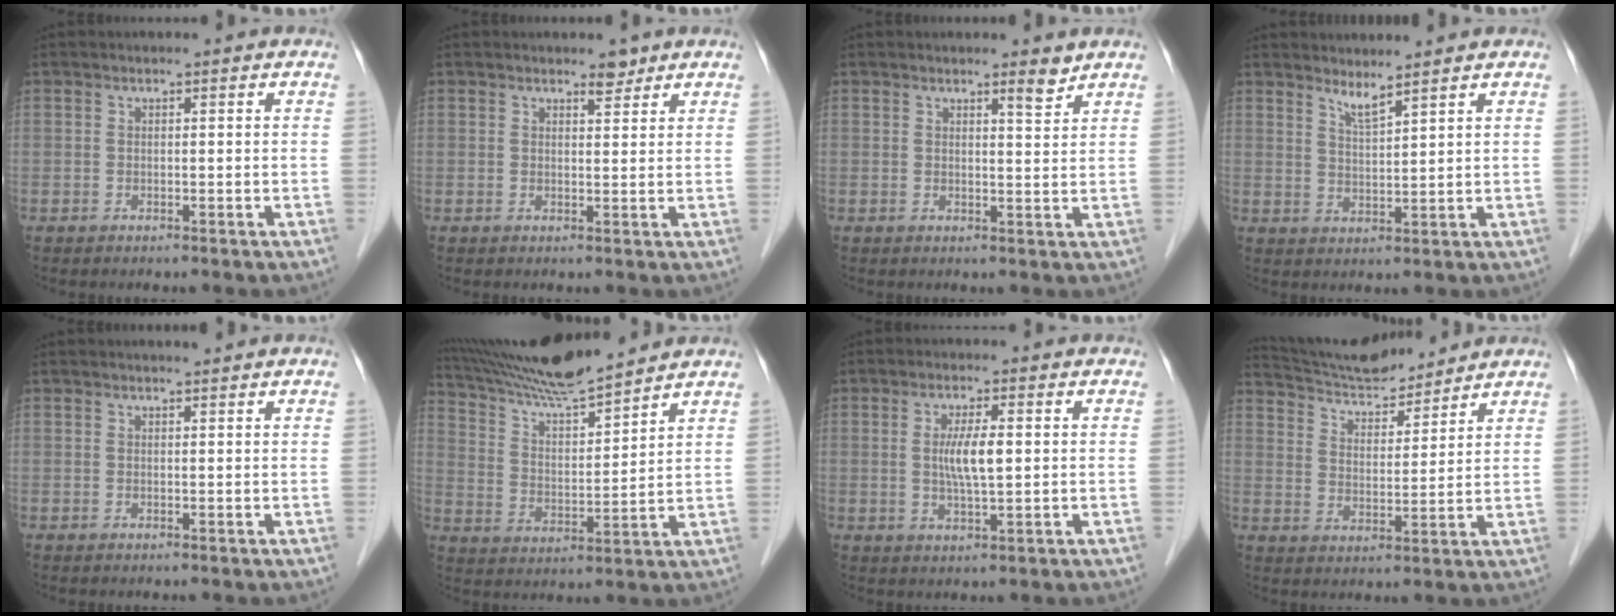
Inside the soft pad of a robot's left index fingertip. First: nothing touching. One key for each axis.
{"total": 1.9, "fx": 1.6, "fy": 0.7, "fz": 0.8, "tx": -0.012, "ty": -0.005, "tz": 0.024}
{"total": 2.0, "fx": 1.8, "fy": 0.1, "fz": 0.9, "tx": -0.013, "ty": -0.006, "tz": 0.028}
{"total": 2.6, "fx": 2.3, "fy": -0.4, "fz": 1.1, "tx": -0.023, "ty": -0.013, "tz": 0.047}
{"total": 1.3, "fx": 1.2, "fy": -0.2, "fz": 0.5, "tx": -0.007, "ty": 0.004, "tz": 0.023}
{"total": 14.1, "fx": 13.1, "fy": 0.0, "fz": 5.4, "tx": -0.105, "ty": 0.007, "tz": 0.236}
{"total": 4.8, "fx": 0.5, "fy": 0.6, "fz": 4.8, "tx": -0.089, "ty": -0.004, "tz": 0.008}
{"total": 10.8, "fx": 10.5, "fy": 1.2, "fz": 2.3, "tx": -0.048, "ty": 0.014, "tz": 0.186}